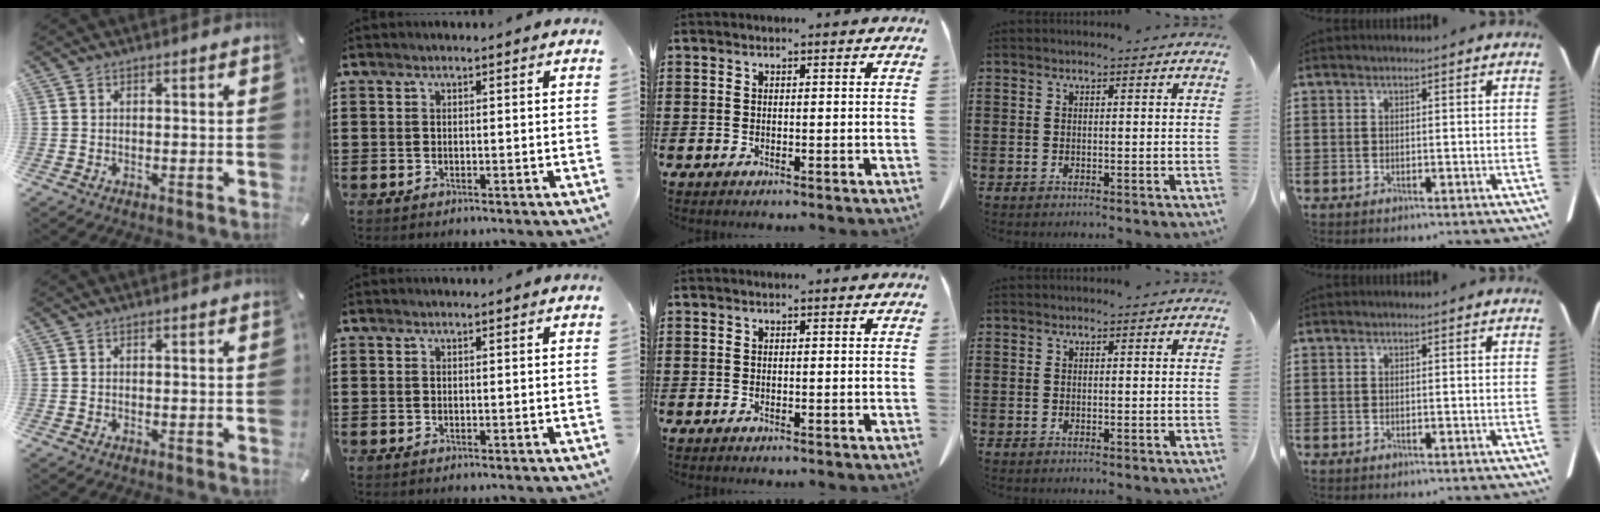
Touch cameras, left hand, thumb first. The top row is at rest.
{}